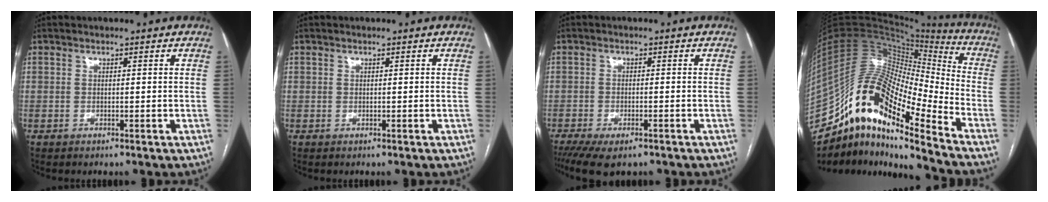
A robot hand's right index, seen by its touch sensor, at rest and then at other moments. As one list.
[{"total": 0.0}, {"total": 8.0, "force": [-5.9, 2.6, 4.7], "torque": [-0.074, -0.014, -0.092]}, {"total": 21.9, "force": [-15.2, 4.6, 15.0], "torque": [-0.290, 0.033, -0.274]}]